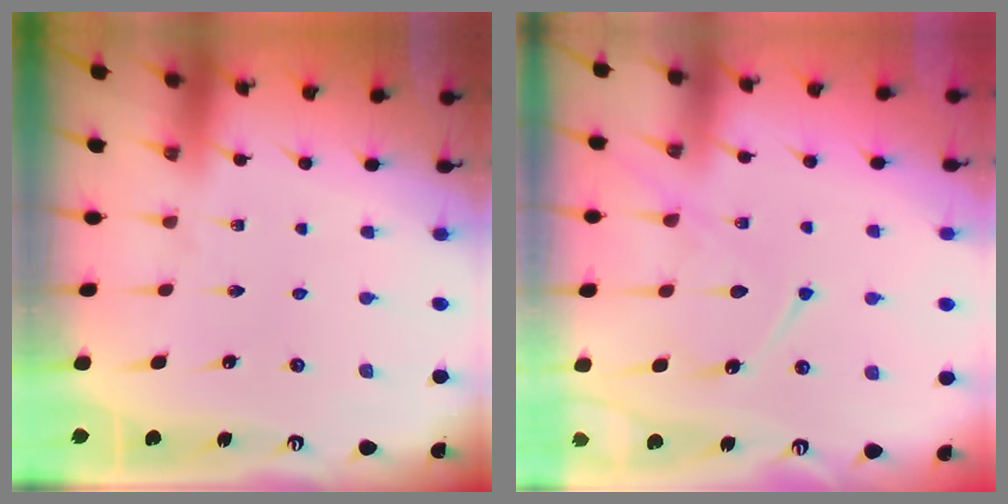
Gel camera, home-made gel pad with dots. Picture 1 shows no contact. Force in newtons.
{"total": 11.4, "press": 11.3, "slide": 1.2}